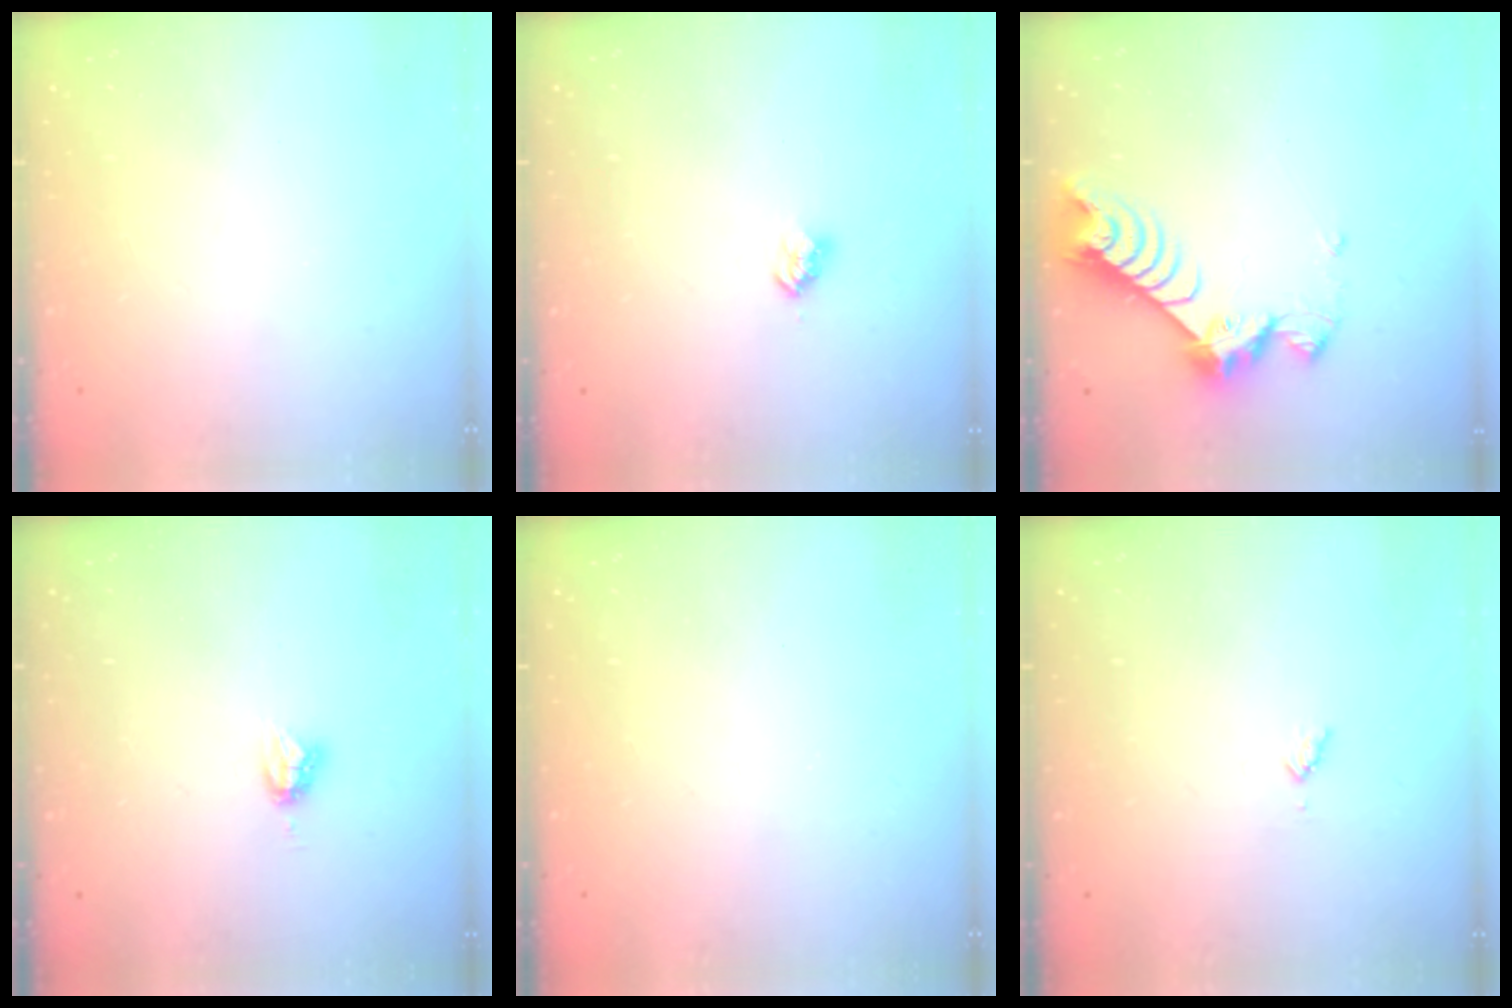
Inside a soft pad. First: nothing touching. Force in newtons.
{"total": 2.8, "press": 2.8, "slide": 0.4}
{"total": 8.1, "press": 8.1, "slide": 0.8}
{"total": 3.4, "press": 3.4, "slide": 0.4}
{"total": 0.0}
{"total": 3.4, "press": 3.3, "slide": 0.4}